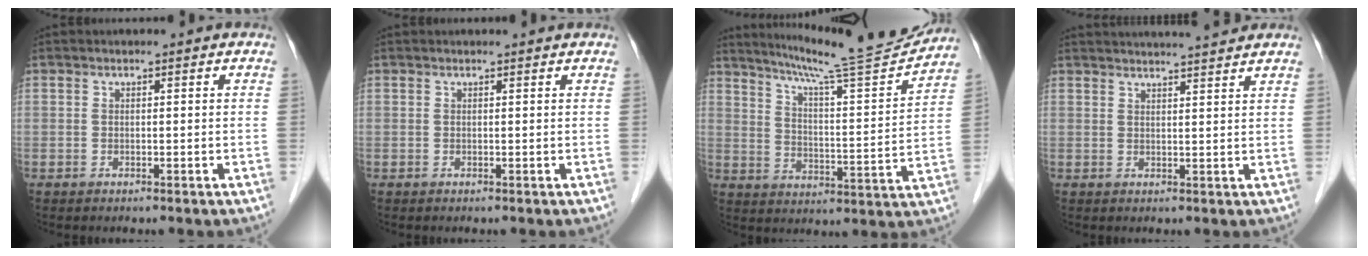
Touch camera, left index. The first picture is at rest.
{"total": 1.3, "force": [1.3, -0.1, 0.3], "torque": [-0.011, 0.007, 0.017]}
{"total": 17.1, "force": [15.9, -0.9, 6.3], "torque": [-0.105, -0.040, 0.228]}
{"total": 9.7, "force": [9.0, -0.5, 3.5], "torque": [-0.055, 0.016, 0.114]}